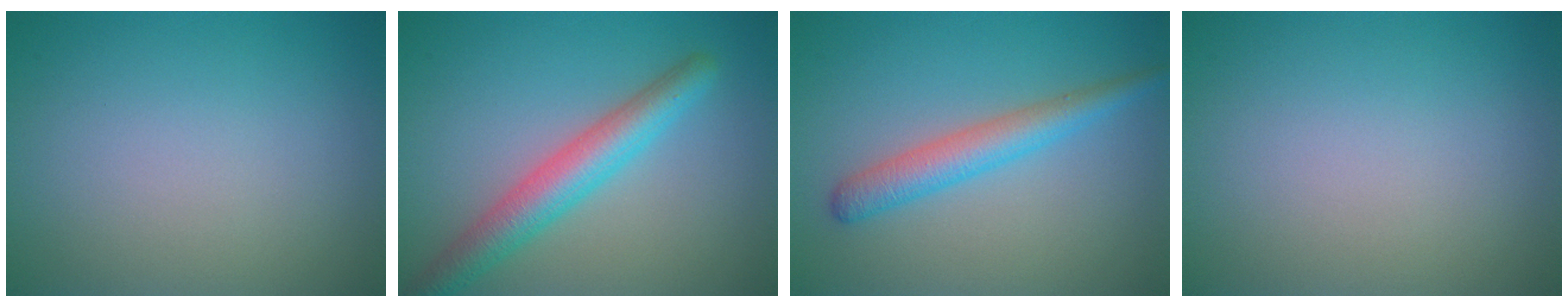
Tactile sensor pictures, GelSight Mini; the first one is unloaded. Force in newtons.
{"total": 4.8, "press": 4.8, "slide": 0.1}
{"total": 3.3, "press": 3.3, "slide": 0.1}
{"total": 0.0}